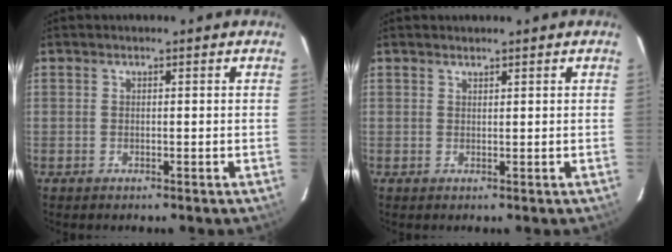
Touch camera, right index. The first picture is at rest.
{"total": 0.6, "force": [0.6, 0.1, 0.1], "torque": [-0.001, 0.001, 0.012]}